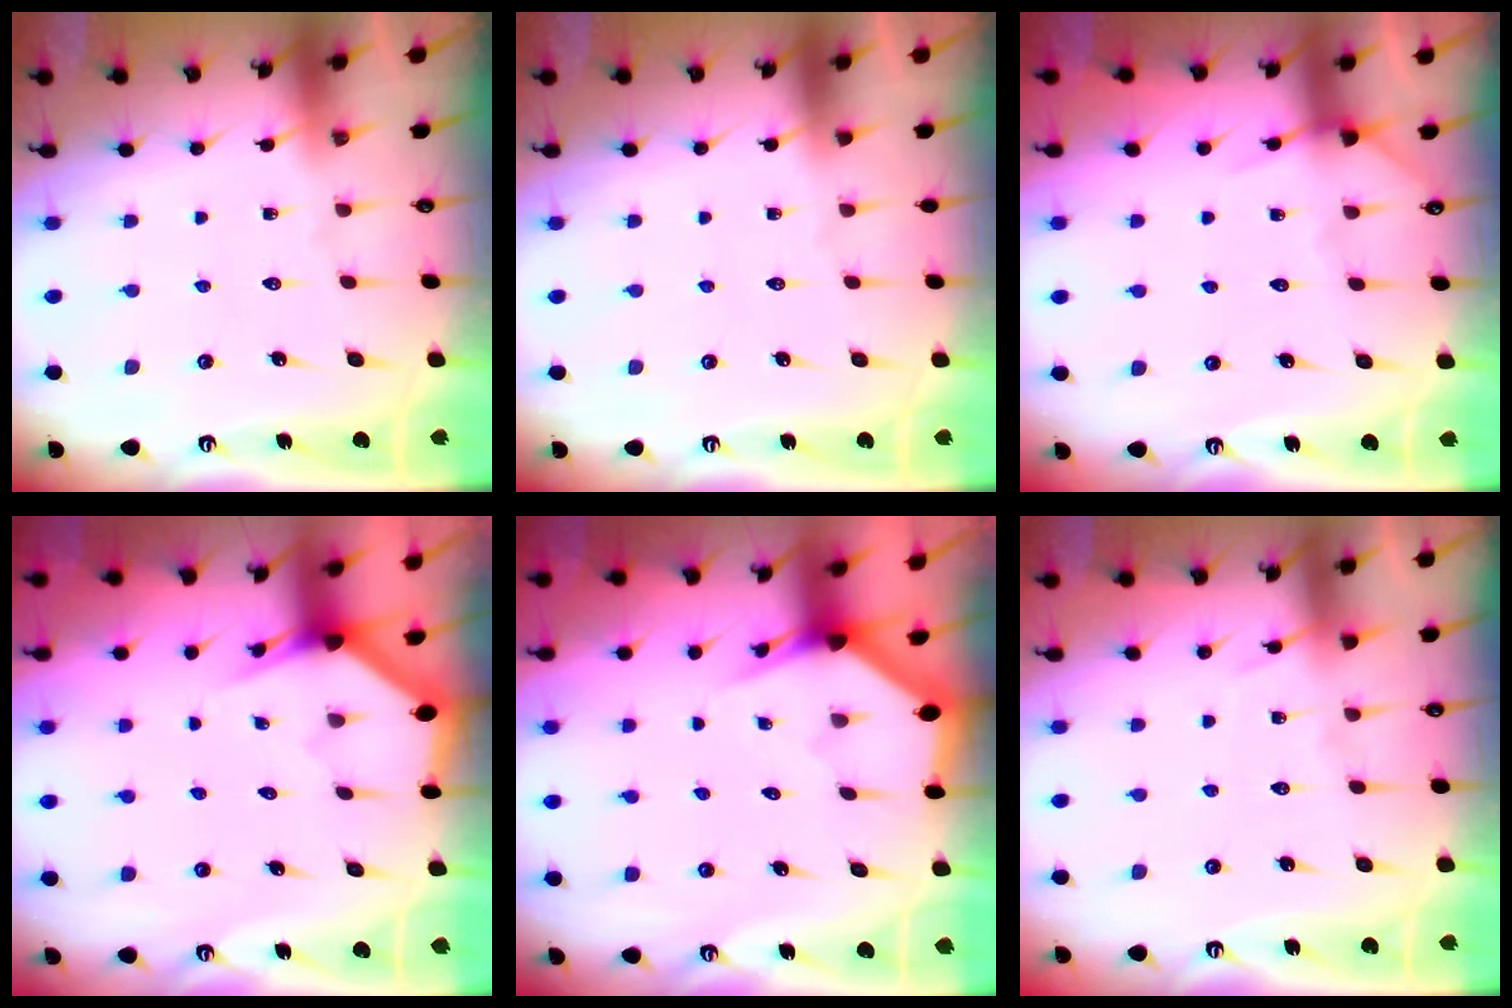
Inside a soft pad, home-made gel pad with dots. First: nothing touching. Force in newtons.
{"total": 0.0}
{"total": 5.0, "press": 5.0, "slide": 0.5}
{"total": 2.7, "press": 2.7, "slide": 0.1}
{"total": 2.7, "press": 2.7, "slide": 0.1}
{"total": 4.6, "press": 4.6, "slide": 0.6}